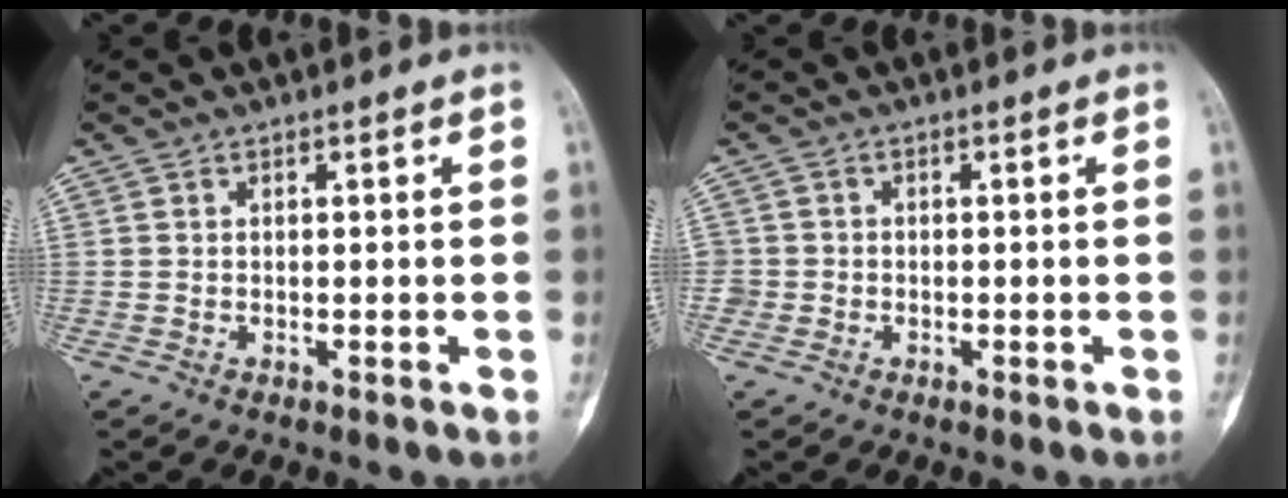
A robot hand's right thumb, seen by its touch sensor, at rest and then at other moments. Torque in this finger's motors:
{"motor_torque": [0.26, 0.28, 0.13, -0.07, 0.03]}